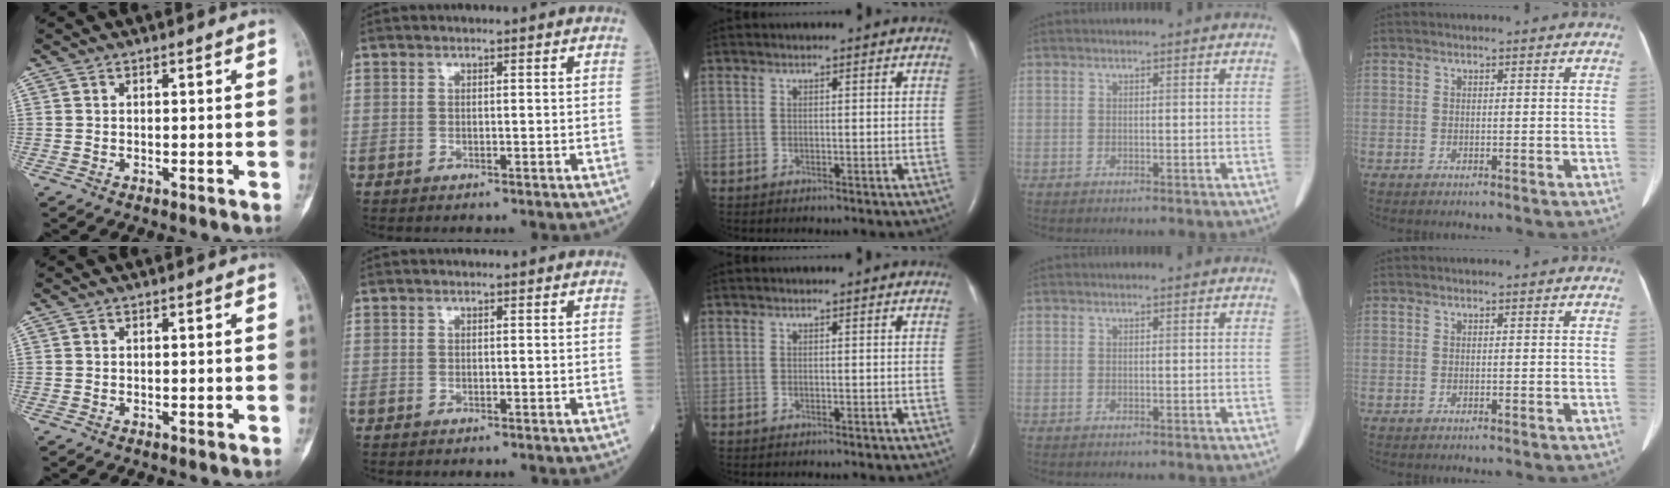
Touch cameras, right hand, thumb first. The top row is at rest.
{}